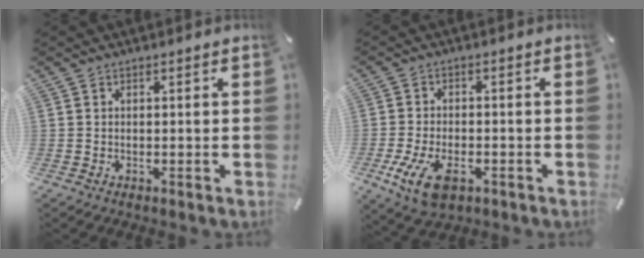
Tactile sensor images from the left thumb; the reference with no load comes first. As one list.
[{"total": 8.9, "force": [-3.7, 5.2, 6.2], "torque": [-0.138, -0.001, -0.068]}]